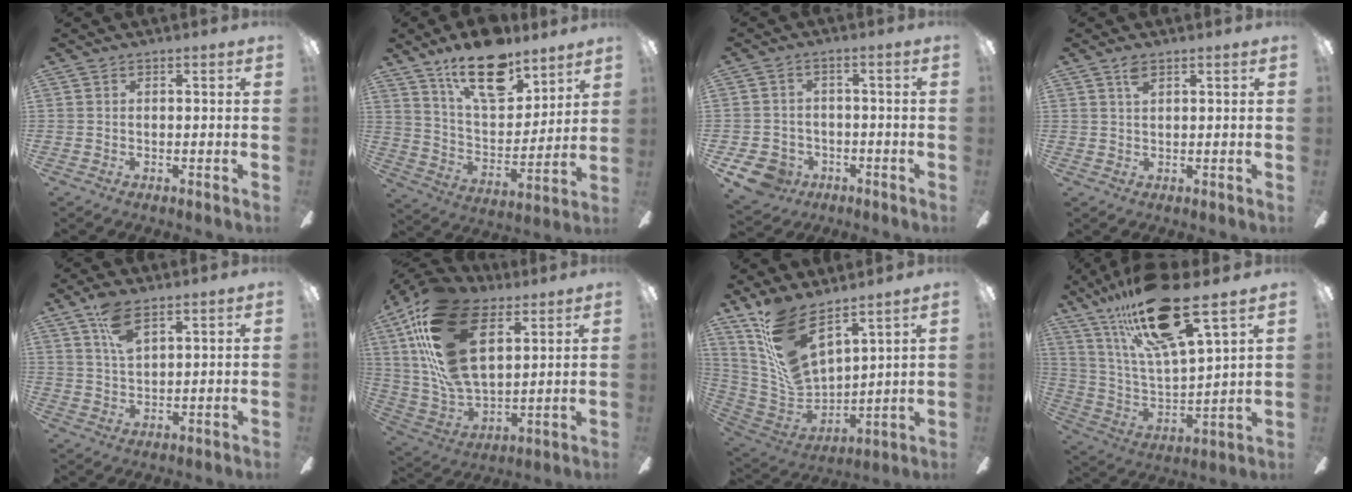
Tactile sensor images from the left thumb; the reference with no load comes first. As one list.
[{"total": 19.2, "force": [13.3, 8.9, 10.7], "torque": [-0.166, -0.074, 0.231]}, {"total": 6.8, "force": [-3.5, 5.3, 2.5], "torque": [-0.073, 0.019, -0.066]}, {"total": 2.2, "force": [1.5, 0.8, 1.5], "torque": [-0.034, 0.004, 0.026]}, {"total": 7.7, "force": [4.7, 3.3, 5.2], "torque": [-0.097, -0.009, 0.084]}, {"total": 26.3, "force": [11.7, 14.4, 18.7], "torque": [-0.392, -0.045, 0.213]}, {"total": 15.5, "force": [10.6, 6.4, 9.2], "torque": [-0.213, -0.081, 0.196]}, {"total": 23.6, "force": [16.3, 5.7, 16.1], "torque": [-0.304, -0.079, 0.270]}]